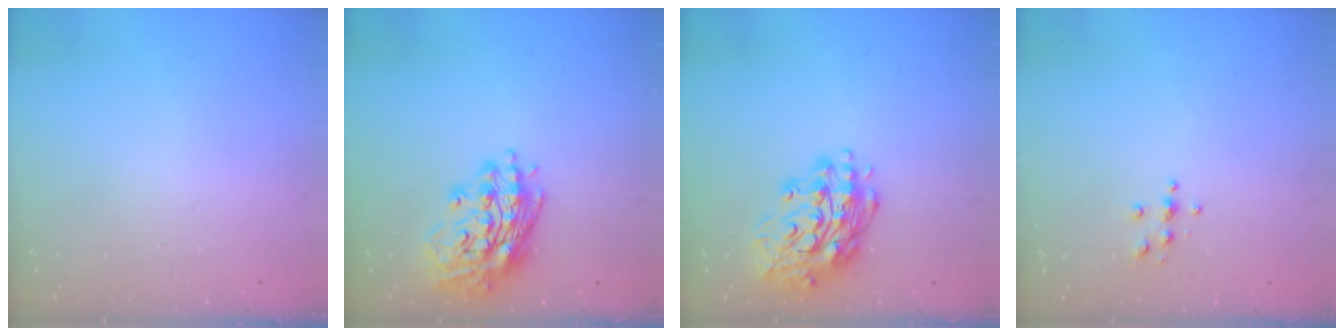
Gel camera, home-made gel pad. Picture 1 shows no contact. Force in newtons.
{"total": 16.4, "press": 16.2, "slide": 2.5}
{"total": 16.6, "press": 16.6, "slide": 1.6}
{"total": 3.9, "press": 3.9, "slide": 0.4}